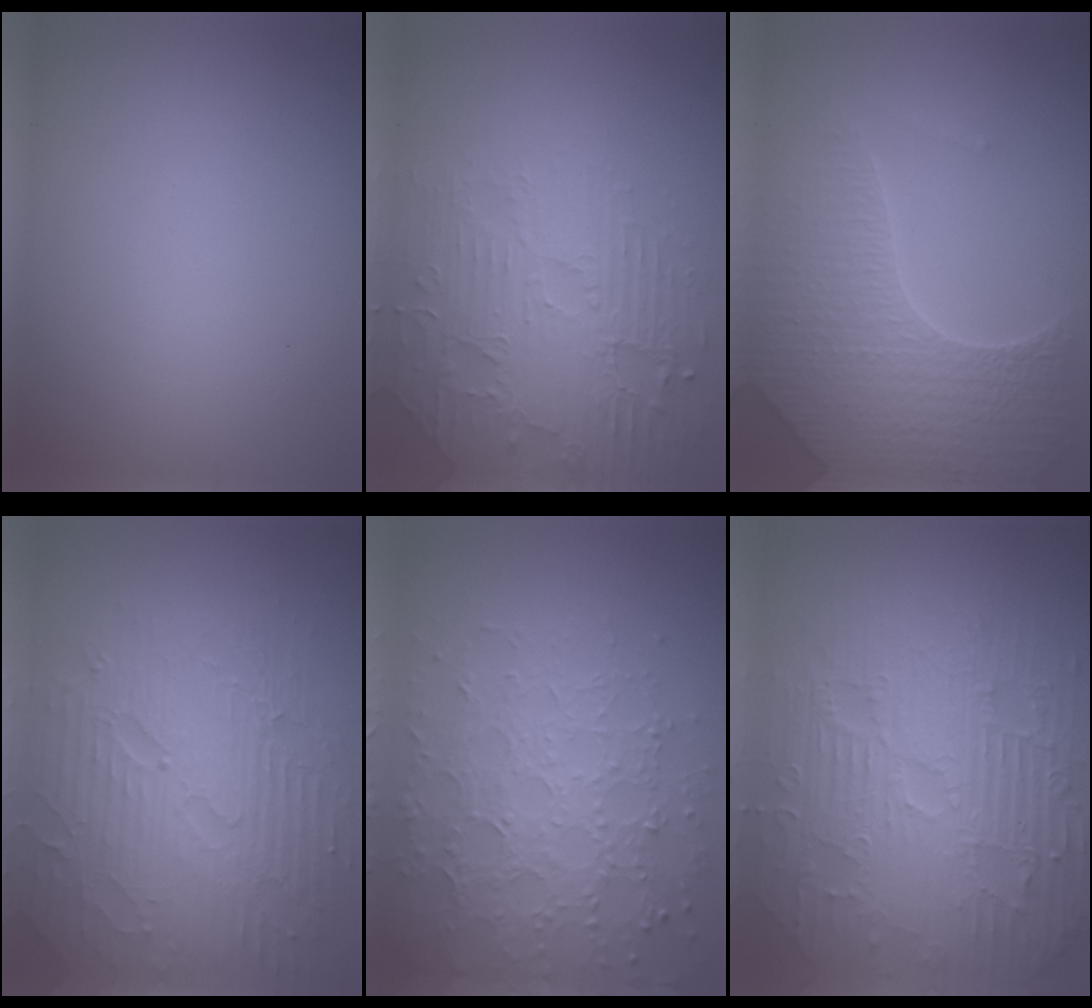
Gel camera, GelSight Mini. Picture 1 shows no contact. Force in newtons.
{"total": 4.4, "press": 4.2, "slide": 1.4}
{"total": 8.1, "press": 5.7, "slide": 5.7}
{"total": 8.4, "press": 6.0, "slide": 5.9}
{"total": 6.1, "press": 5.0, "slide": 3.6}
{"total": 11.2, "press": 7.3, "slide": 8.5}